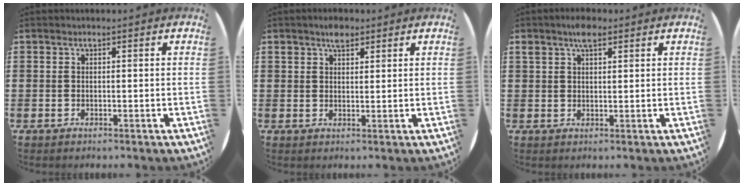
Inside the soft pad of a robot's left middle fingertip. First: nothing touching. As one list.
[{"total": 2.7, "force": [2.1, 1.3, 1.1], "torque": [-0.009, 0.000, 0.035]}, {"total": 3.4, "force": [2.4, 1.4, 2.0], "torque": [-0.029, 0.001, 0.039]}]